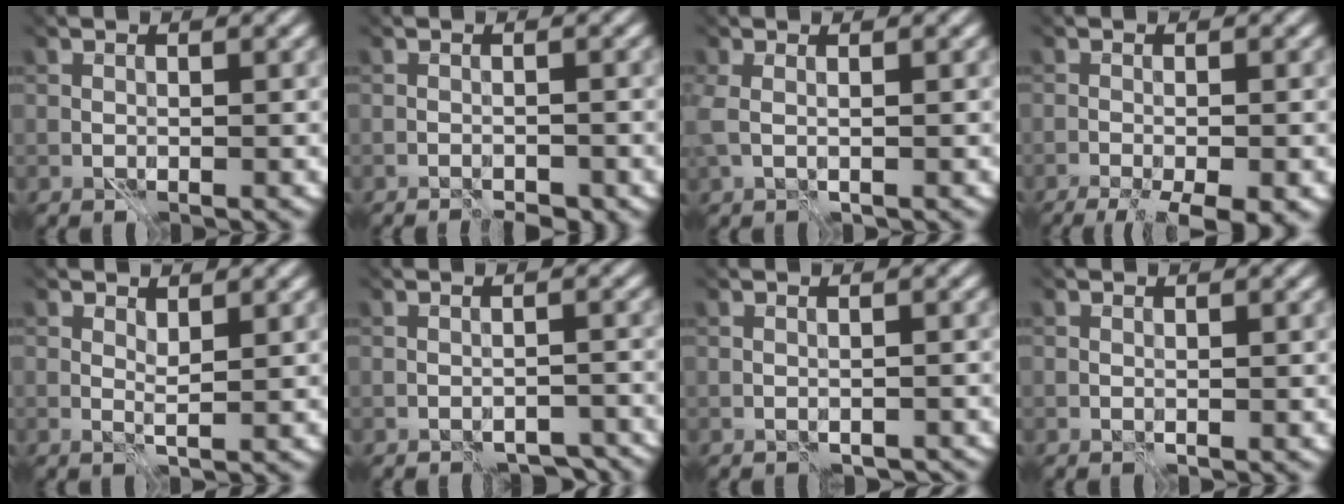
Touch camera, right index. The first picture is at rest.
{"total": 2.0, "force": [-2.0, 0.0, 0.4], "torque": [0.007, 0.004, -0.020]}
{"total": 3.6, "force": [1.0, 2.2, 2.6], "torque": [-0.079, 0.021, 0.029]}
{"total": 7.1, "force": [-4.3, 2.1, 5.2], "torque": [-0.069, 0.003, -0.057]}
{"total": 1.3, "force": [1.0, -0.2, 0.8], "torque": [-0.014, 0.001, 0.019]}
{"total": 2.6, "force": [-2.5, 0.7, 0.0], "torque": [0.019, -0.003, -0.023]}
{"total": 0.7, "force": [-0.4, -0.2, -0.6], "torque": [0.017, 0.001, -0.006]}
{"total": 0.0}